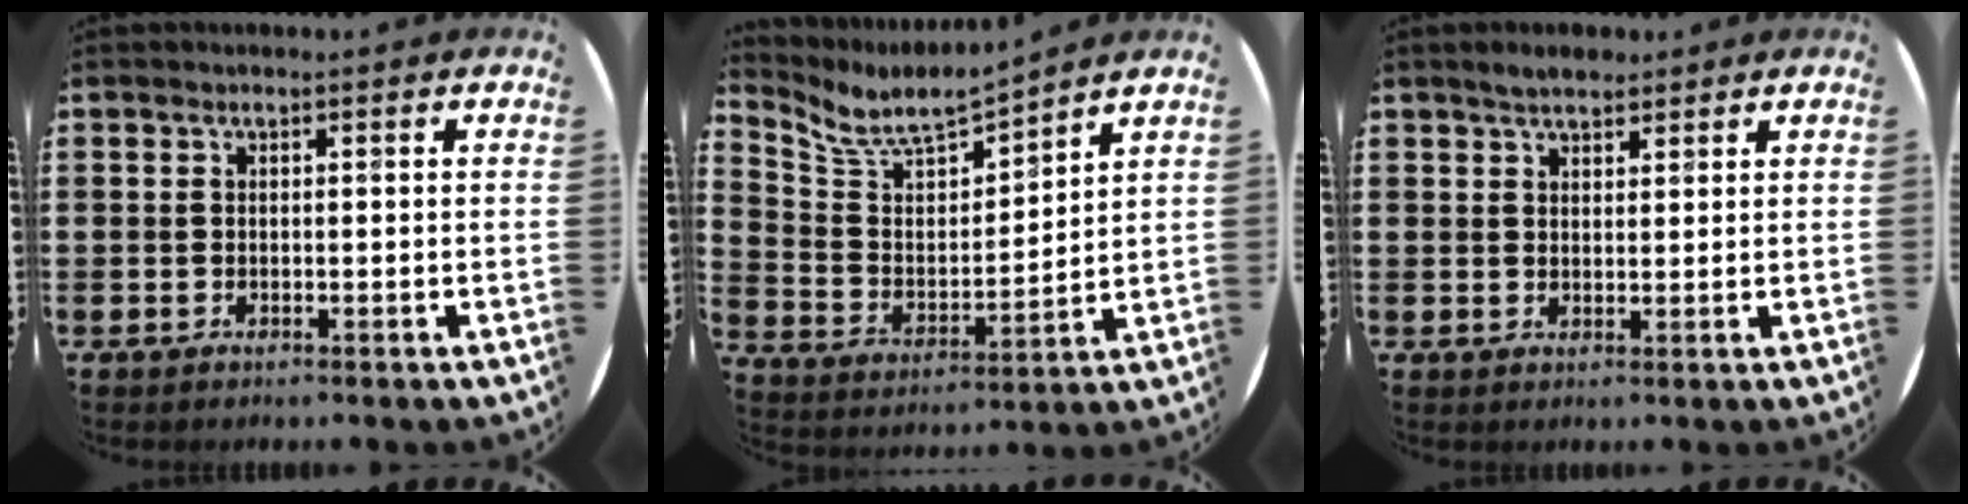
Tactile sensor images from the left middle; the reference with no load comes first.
{"total": 6.7, "force": [6.2, 1.4, 2.3], "torque": [-0.075, -0.048, 0.104]}
{"total": 2.6, "force": [2.3, 0.9, 0.7], "torque": [-0.008, 0.003, 0.042]}